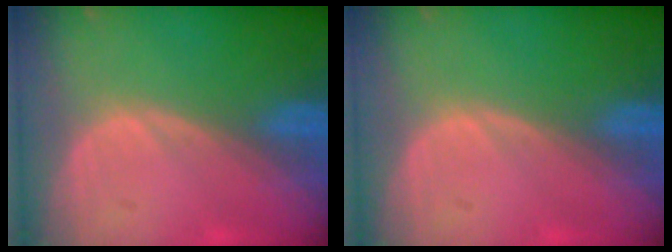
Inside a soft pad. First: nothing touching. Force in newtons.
{"total": 0.0}